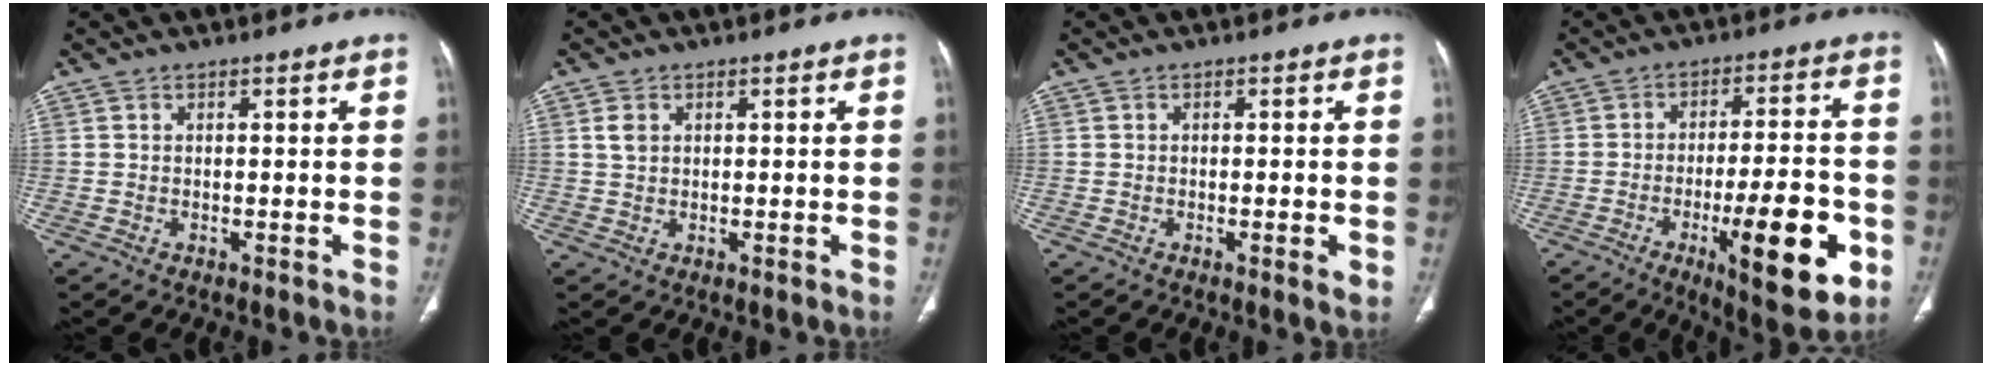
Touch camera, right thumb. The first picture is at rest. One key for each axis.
{"total": 2.1, "fx": 0.8, "fy": 1.5, "fz": 1.2, "tx": -0.017, "ty": 0.003, "tz": 0.020}
{"total": 2.1, "fx": -0.5, "fy": 0.4, "fz": 2.0, "tx": -0.031, "ty": -0.005, "tz": -0.007}
{"total": 18.0, "fx": -6.3, "fy": 5.0, "fz": 16.1, "tx": -0.223, "ty": 0.015, "tz": -0.082}